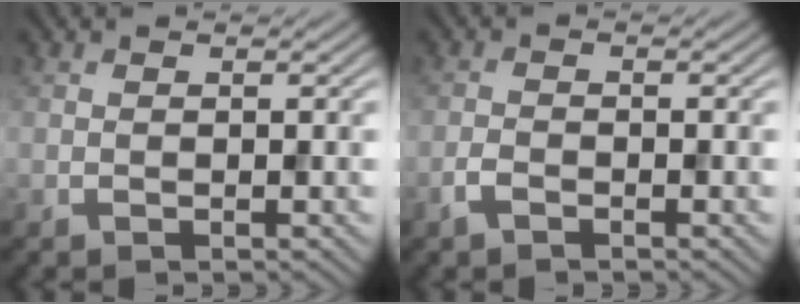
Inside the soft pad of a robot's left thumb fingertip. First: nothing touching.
{"total": 1.8, "force": [-1.2, 0.7, 1.1], "torque": [-0.026, -0.001, -0.029]}